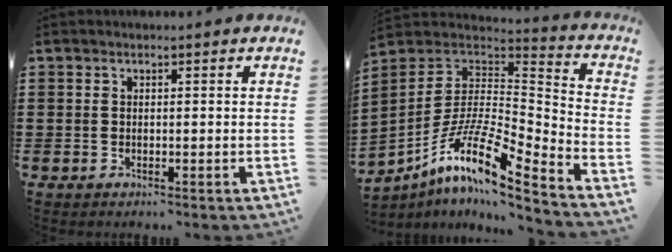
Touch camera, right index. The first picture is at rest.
{"total": 11.6, "force": [-7.0, 2.3, 9.0], "torque": [-0.185, -0.010, -0.143]}